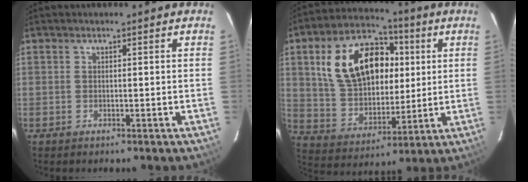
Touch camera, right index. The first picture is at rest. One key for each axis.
{"total": 19.3, "fx": 5.0, "fy": 12.4, "fz": 13.8, "tx": -0.274, "ty": 0.038, "tz": 0.102}